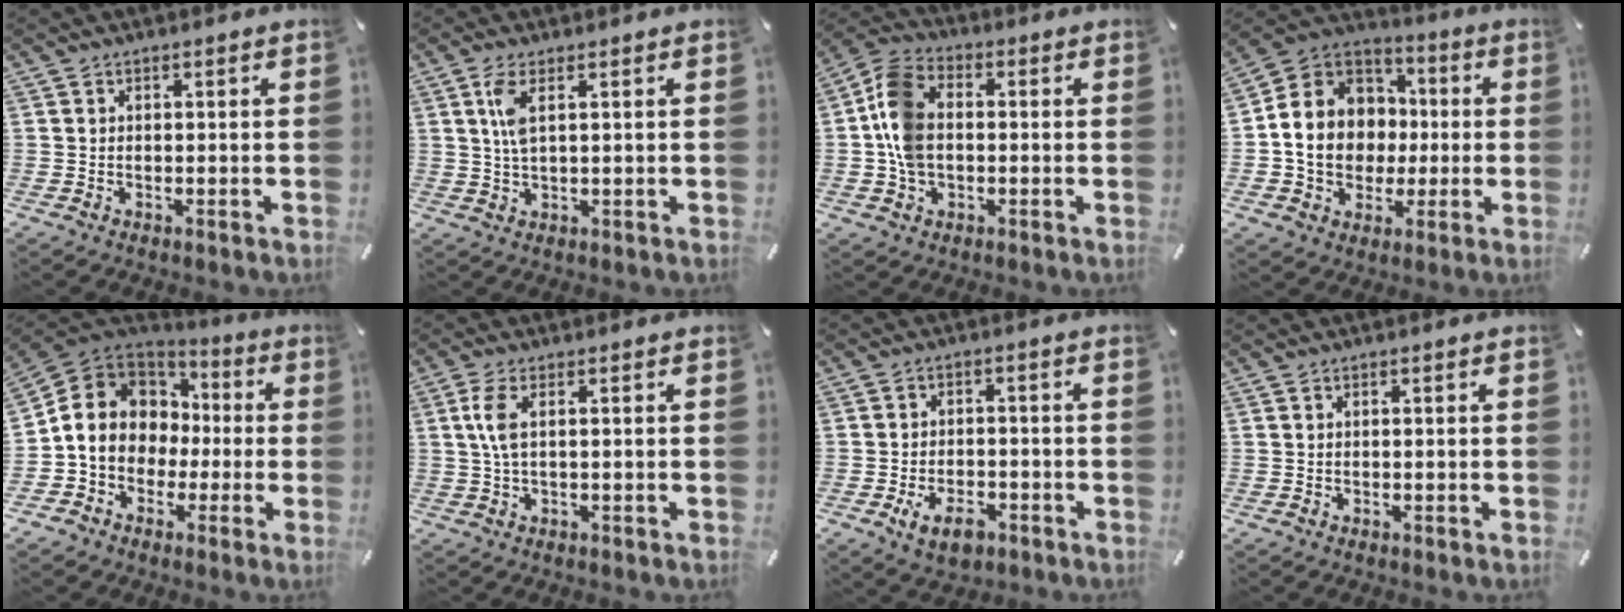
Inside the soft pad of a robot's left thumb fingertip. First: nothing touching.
{"total": 4.7, "force": [1.5, 1.4, 4.2], "torque": [-0.096, 0.001, 0.022]}
{"total": 10.1, "force": [-0.5, 7.4, 6.8], "torque": [-0.155, 0.016, -0.007]}
{"total": 14.3, "force": [-2.1, 13.0, 5.7], "torque": [-0.124, 0.018, -0.032]}
{"total": 12.4, "force": [-1.3, 11.4, 4.7], "torque": [-0.113, 0.010, -0.019]}
{"total": 4.4, "force": [0.7, 1.2, 4.2], "torque": [-0.097, -0.004, 0.007]}
{"total": 6.6, "force": [-3.4, 3.9, 4.1], "torque": [-0.071, 0.012, -0.062]}
{"total": 0.0}